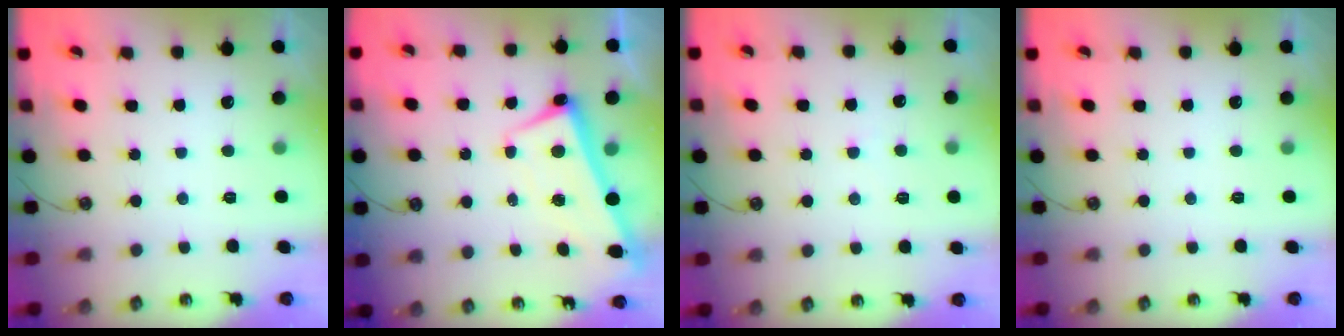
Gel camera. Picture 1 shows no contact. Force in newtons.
{"total": 2.7, "press": 2.7, "slide": 0.5}
{"total": 5.0, "press": 5.0, "slide": 0.5}
{"total": 0.0}